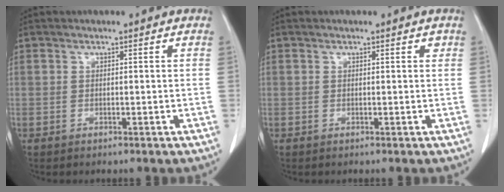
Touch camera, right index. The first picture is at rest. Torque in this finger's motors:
{"motor_torque": [0.03, 0.00, -0.01, -0.01]}